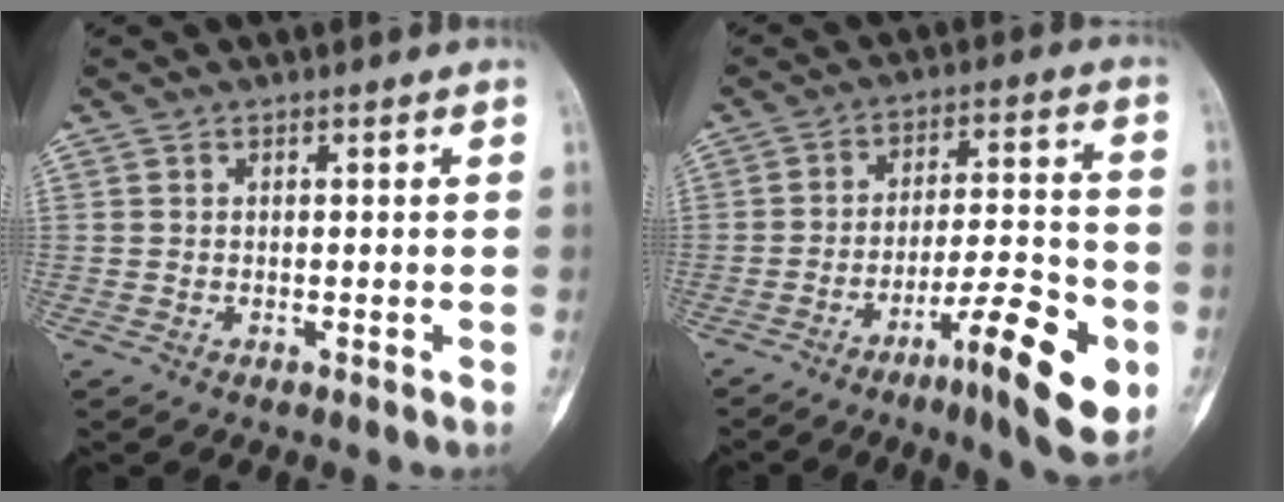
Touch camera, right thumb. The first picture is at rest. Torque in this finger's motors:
{"motor_torque": [0.28, 0.38, -0.03, -0.28, 0.08]}